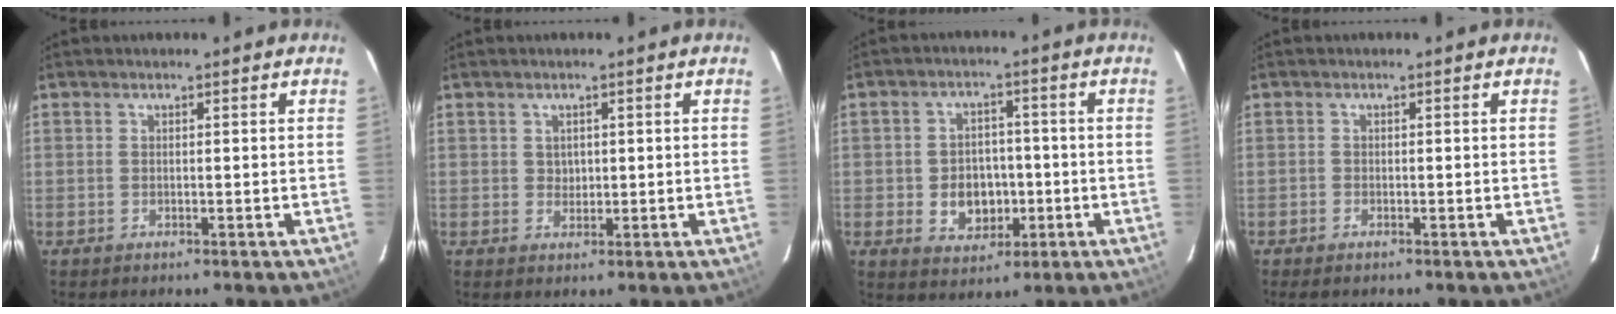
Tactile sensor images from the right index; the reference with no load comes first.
{"total": 1.6, "force": [0.4, 1.5, 0.4], "torque": [-0.003, 0.004, 0.008]}
{"total": 7.4, "force": [-1.7, 6.1, 3.9], "torque": [-0.085, 0.010, -0.013]}
{"total": 1.3, "force": [-1.1, 0.5, 0.4], "torque": [-0.012, -0.003, -0.021]}